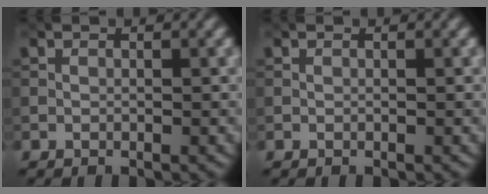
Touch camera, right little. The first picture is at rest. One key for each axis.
{"total": 0.0}